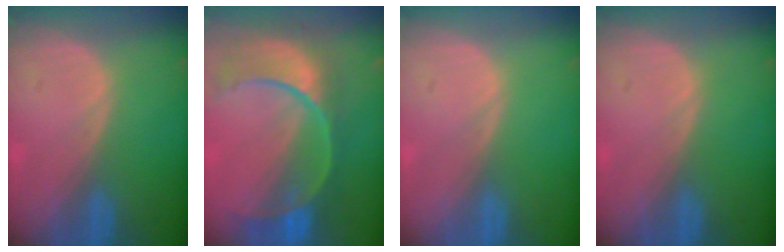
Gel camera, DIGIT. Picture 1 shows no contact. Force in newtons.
{"total": 11.2, "press": 9.3, "slide": 6.1}
{"total": 0.0}
{"total": 0.0}